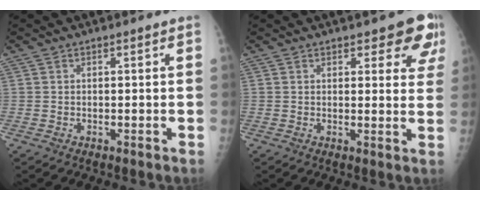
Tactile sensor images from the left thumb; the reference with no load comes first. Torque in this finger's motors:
{"motor_torque": [0.05, 0.24, -0.01, -0.08, 0.08]}